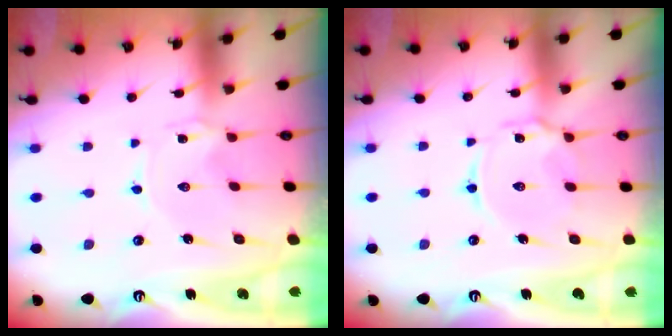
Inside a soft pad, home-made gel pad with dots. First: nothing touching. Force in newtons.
{"total": 7.0, "press": 7.0, "slide": 0.4}